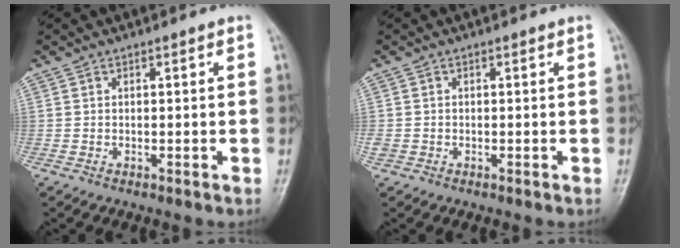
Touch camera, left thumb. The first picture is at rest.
{"total": 1.2, "force": [-0.3, 1.0, 0.6], "torque": [-0.016, 0.000, -0.007]}